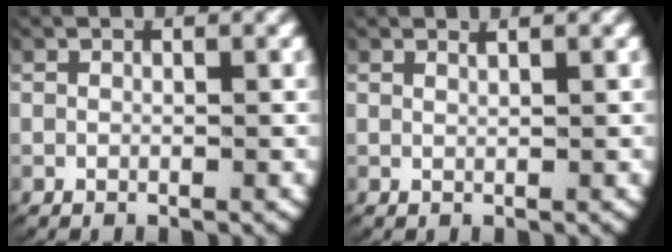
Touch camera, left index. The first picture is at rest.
{"total": 0.7, "force": [0.7, -0.2, 0.2], "torque": [-0.005, -0.004, 0.013]}